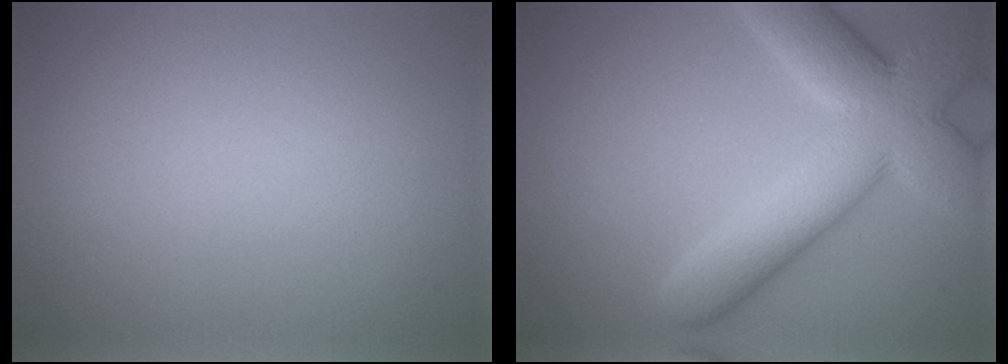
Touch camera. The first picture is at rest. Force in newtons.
{"total": 10.3, "press": 10.3, "slide": 0.7}